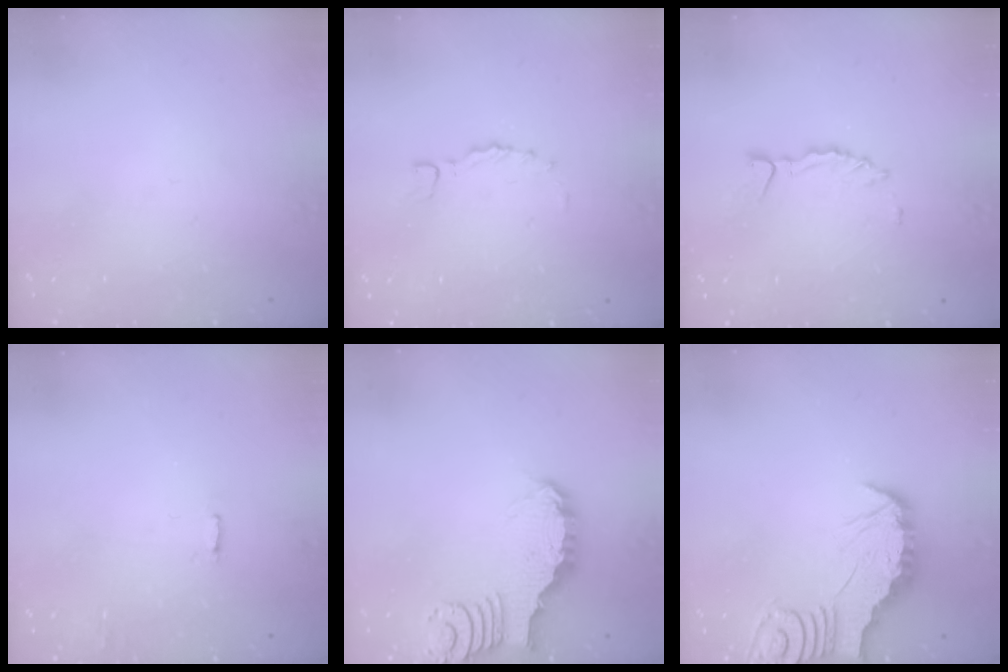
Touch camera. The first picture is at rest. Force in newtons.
{"total": 0.0}
{"total": 2.9, "press": 2.9, "slide": 0.3}
{"total": 1.9, "press": 1.9, "slide": 0.1}
{"total": 3.8, "press": 3.8, "slide": 0.1}
{"total": 2.8, "press": 2.8, "slide": 0.3}